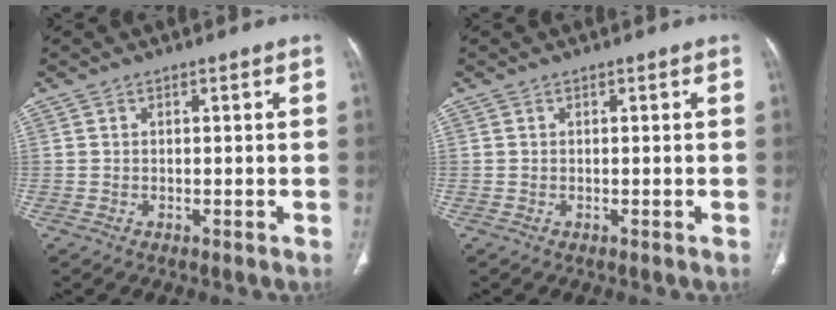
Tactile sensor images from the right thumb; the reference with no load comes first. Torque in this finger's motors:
{"motor_torque": [2.30, 2.26, 0.12, -0.19, 0.05]}